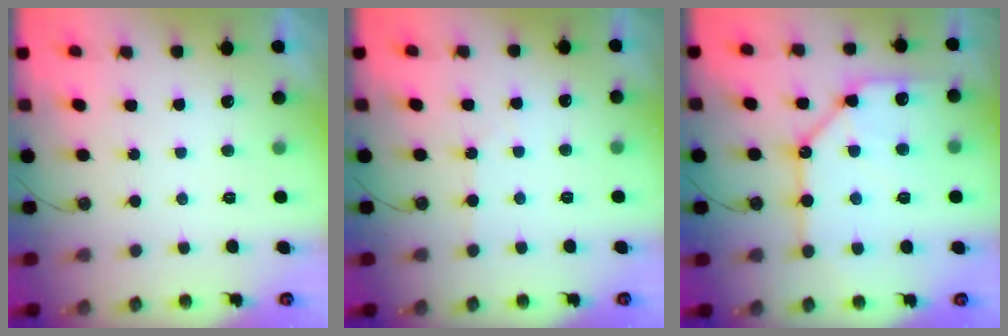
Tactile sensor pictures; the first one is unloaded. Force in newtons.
{"total": 1.8, "press": 1.8, "slide": 0.3}
{"total": 15.1, "press": 15.0, "slide": 1.7}